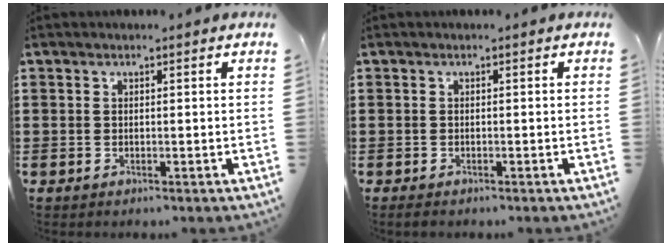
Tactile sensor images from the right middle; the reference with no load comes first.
{"total": 0.6, "force": [-0.5, 0.2, 0.2], "torque": [-0.006, -0.003, -0.010]}